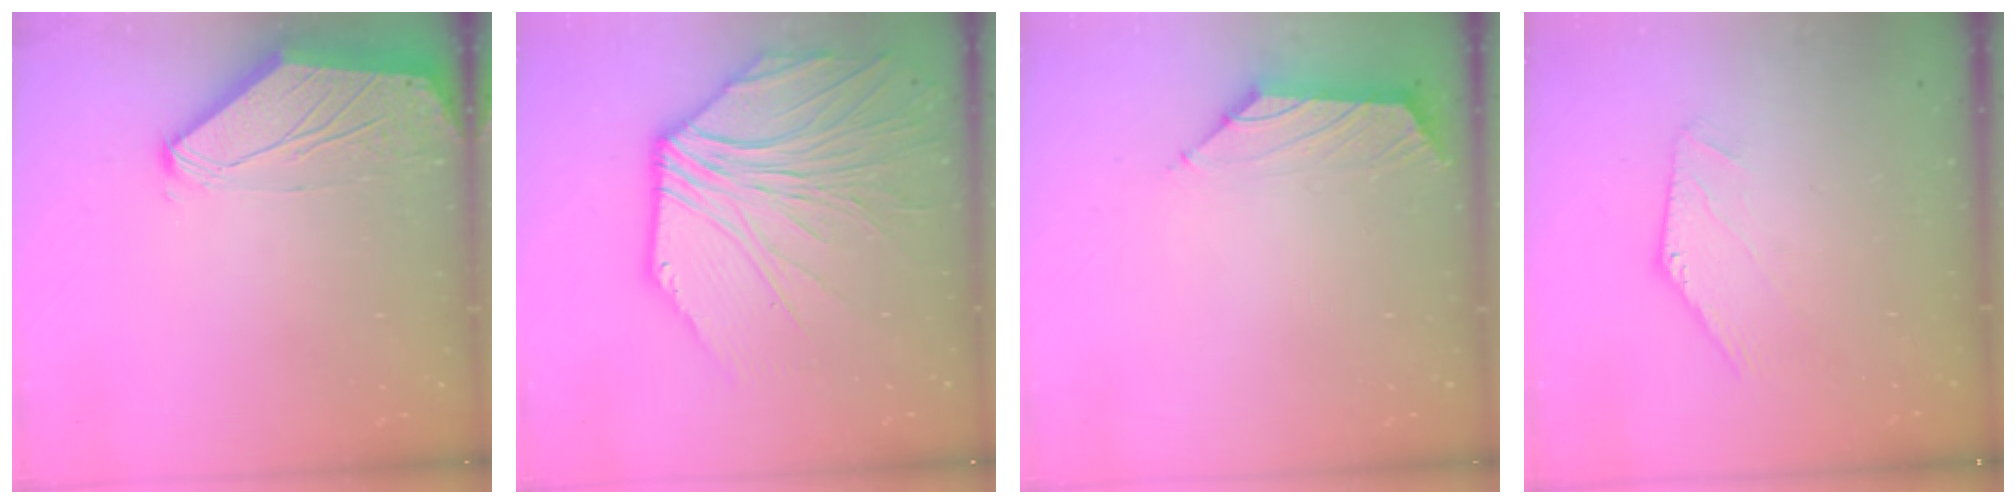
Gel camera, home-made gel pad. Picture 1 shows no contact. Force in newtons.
{"total": 9.3, "press": 9.2, "slide": 1.4}
{"total": 1.5, "press": 1.4, "slide": 0.6}
{"total": 0.9, "press": 0.9, "slide": 0.2}